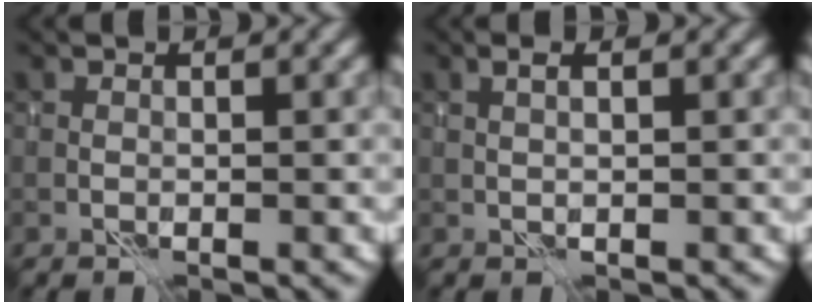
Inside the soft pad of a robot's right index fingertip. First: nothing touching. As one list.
[{"total": 1.0, "force": [0.6, 0.0, 0.8], "torque": [-0.019, 0.007, 0.009]}]